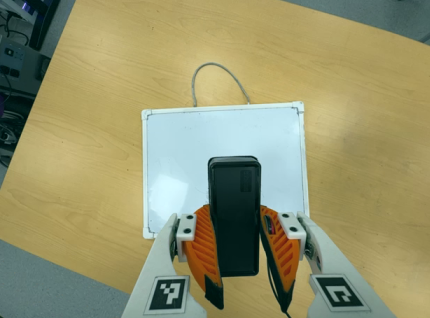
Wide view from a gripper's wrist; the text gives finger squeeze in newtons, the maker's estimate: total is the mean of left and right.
{"total": 6.2, "left": 5.5, "right": 6.9}